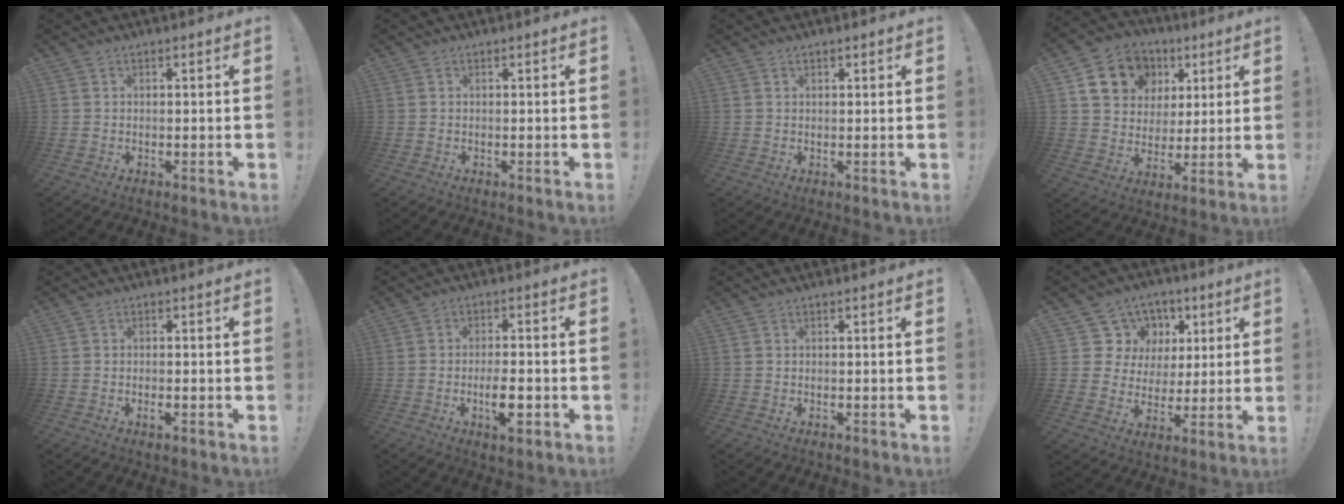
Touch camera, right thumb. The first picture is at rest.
{"total": 0.0}
{"total": 0.8, "force": [0.6, 0.5, 0.3], "torque": [0.000, -0.002, 0.011]}
{"total": 15.1, "force": [6.4, 12.4, 5.8], "torque": [-0.087, -0.020, 0.140]}
{"total": 1.2, "force": [-0.7, 0.2, 0.9], "torque": [-0.022, 0.003, -0.011]}
{"total": 7.2, "force": [-2.5, 2.2, 6.4], "torque": [-0.117, 0.002, -0.042]}
{"total": 0.0}
{"total": 11.2, "force": [4.6, 10.0, 2.1], "torque": [-0.031, -0.029, 0.103]}